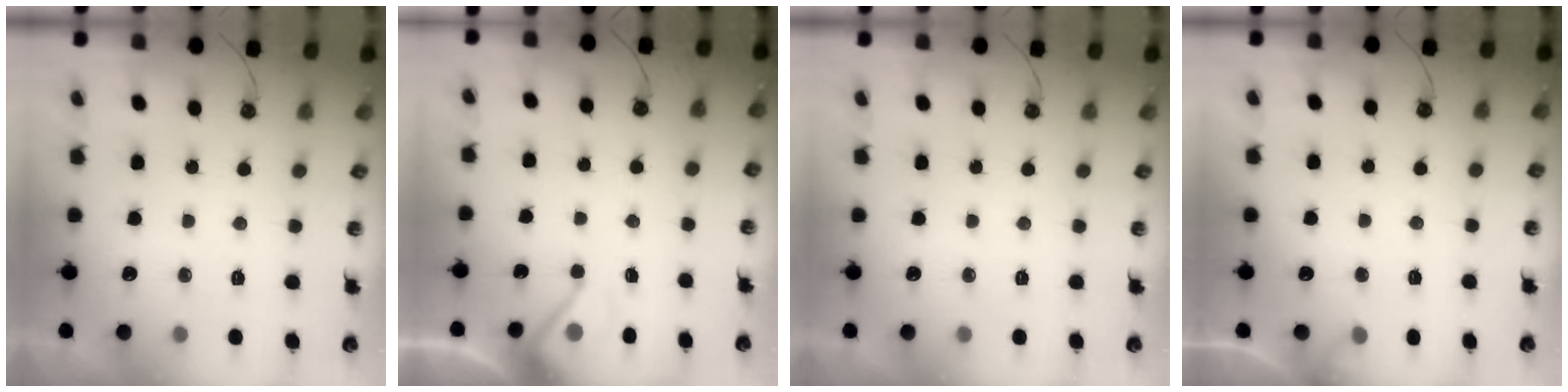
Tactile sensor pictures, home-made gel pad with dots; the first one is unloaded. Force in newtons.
{"total": 5.7, "press": 5.6, "slide": 1.1}
{"total": 0.0}
{"total": 3.8, "press": 3.8, "slide": 0.4}